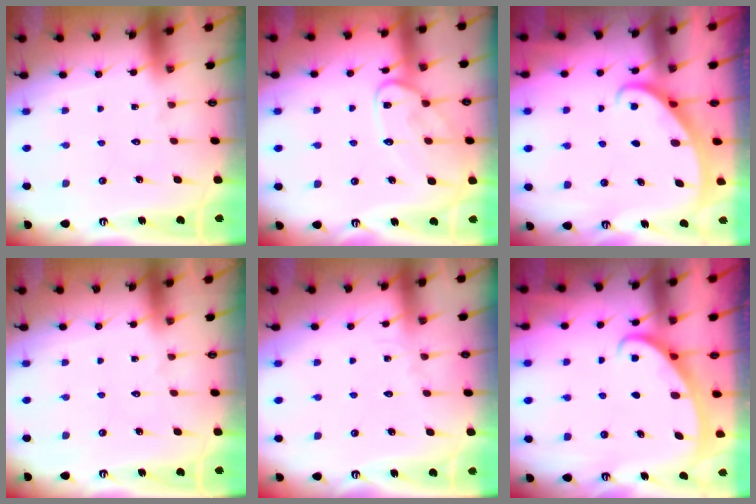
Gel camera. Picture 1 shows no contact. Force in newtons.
{"total": 12.4, "press": 12.3, "slide": 1.1}
{"total": 2.2, "press": 2.2, "slide": 0.2}
{"total": 0.0}
{"total": 2.6, "press": 2.6, "slide": 0.2}
{"total": 2.6, "press": 2.6, "slide": 0.3}